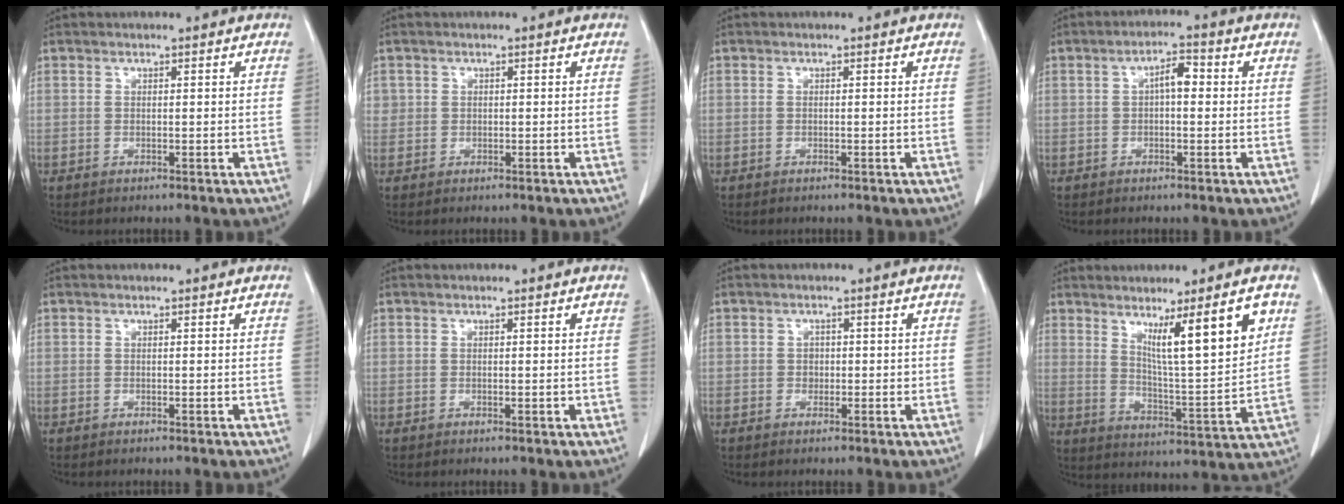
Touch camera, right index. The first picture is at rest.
{"total": 1.2, "force": [0.4, 1.2, 0.1], "torque": [0.015, 0.005, 0.006]}
{"total": 0.0}
{"total": 3.6, "force": [0.4, 1.3, 3.3], "torque": [-0.055, 0.015, 0.004]}
{"total": 0.0}
{"total": 0.5, "force": [0.0, 0.1, 0.5], "torque": [-0.015, -0.003, 0.002]}
{"total": 1.4, "force": [0.1, 1.2, 0.6], "torque": [-0.003, 0.005, 0.004]}
{"total": 12.5, "force": [6.2, 0.2, 10.8], "torque": [-0.174, -0.019, 0.105]}